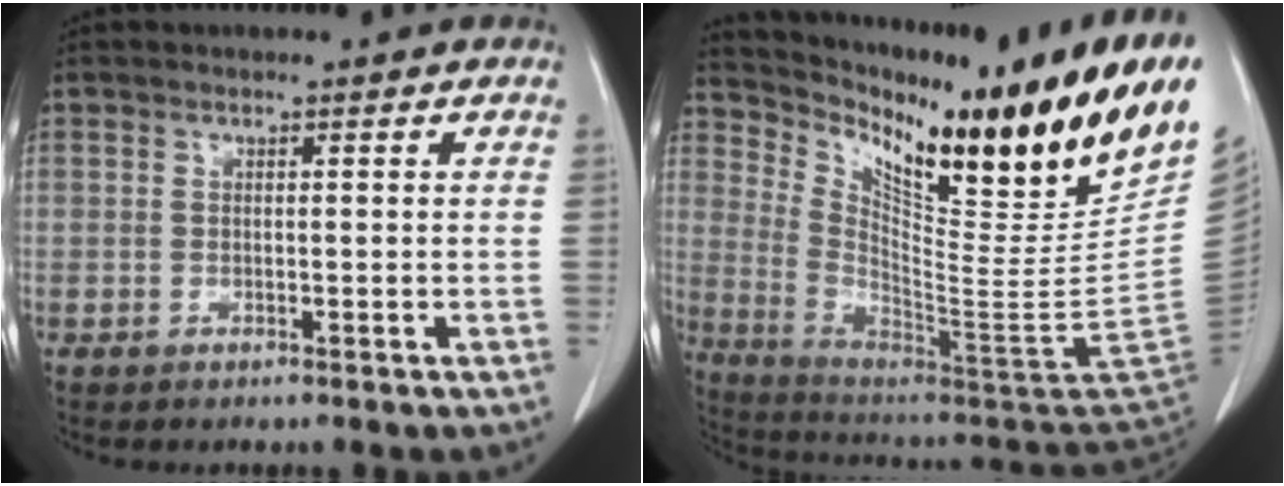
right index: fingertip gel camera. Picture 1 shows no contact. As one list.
[{"total": 28.1, "force": [17.7, 0.8, 21.8], "torque": [-0.329, -0.043, 0.276]}]